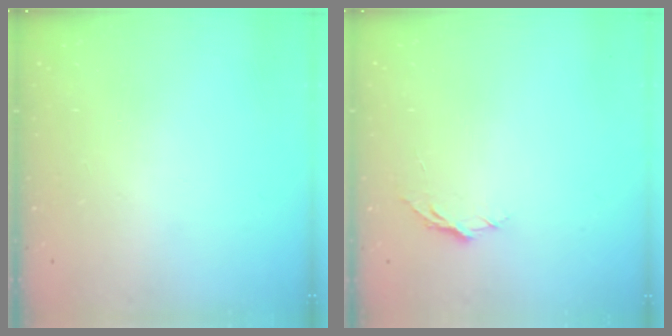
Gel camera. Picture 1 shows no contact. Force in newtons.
{"total": 3.7, "press": 3.6, "slide": 0.4}